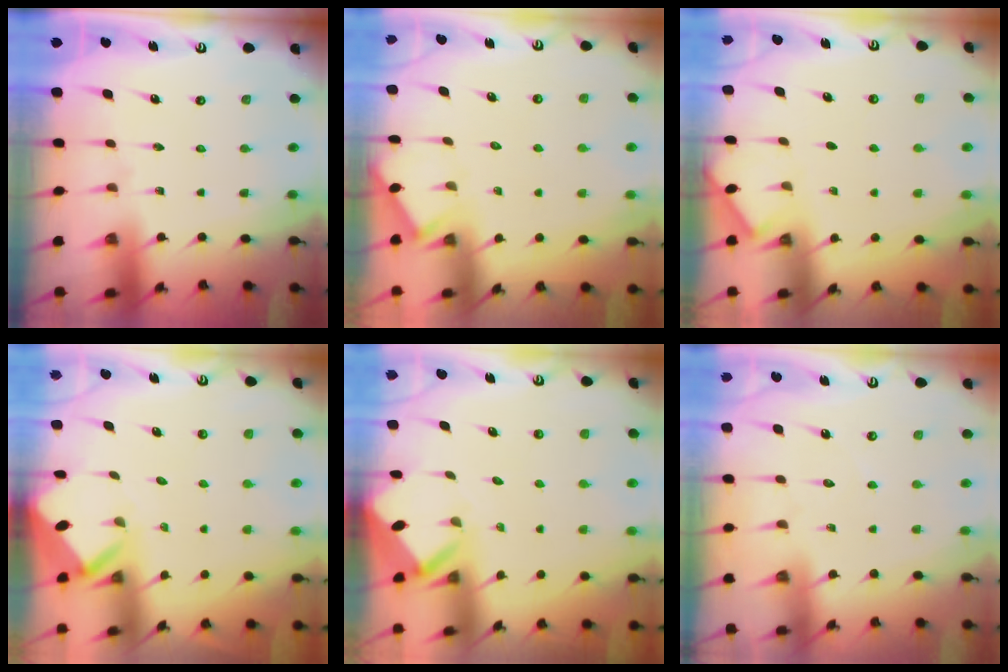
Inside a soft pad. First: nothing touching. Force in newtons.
{"total": 2.4, "press": 2.4, "slide": 0.3}
{"total": 2.0, "press": 1.9, "slide": 0.3}
{"total": 3.4, "press": 3.4, "slide": 0.1}
{"total": 2.9, "press": 2.9, "slide": 0.2}
{"total": 2.4, "press": 2.4, "slide": 0.3}